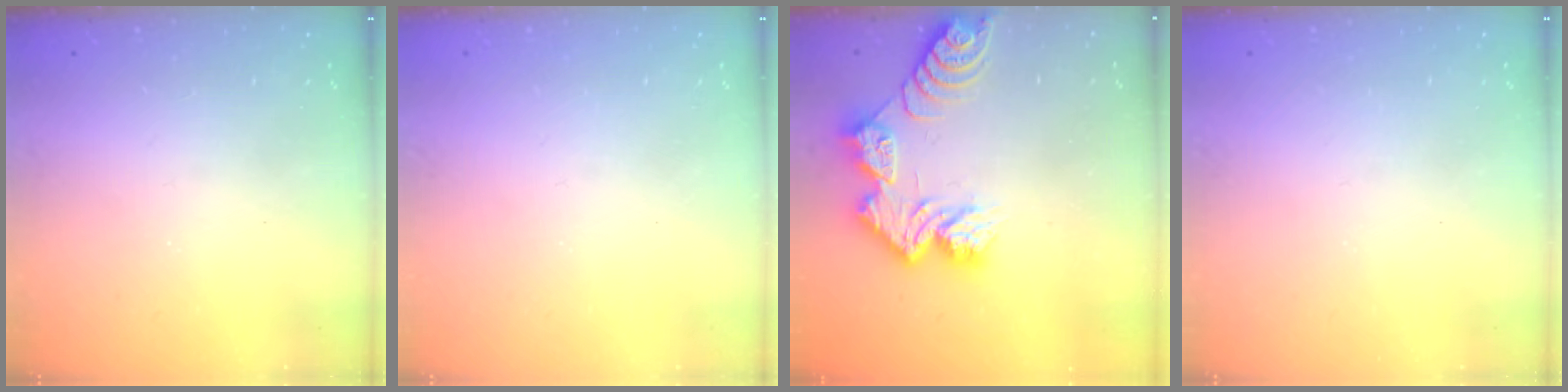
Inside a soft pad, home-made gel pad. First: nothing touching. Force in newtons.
{"total": 0.6, "press": 0.3, "slide": 0.5}
{"total": 12.3, "press": 12.2, "slide": 1.0}
{"total": 0.0}